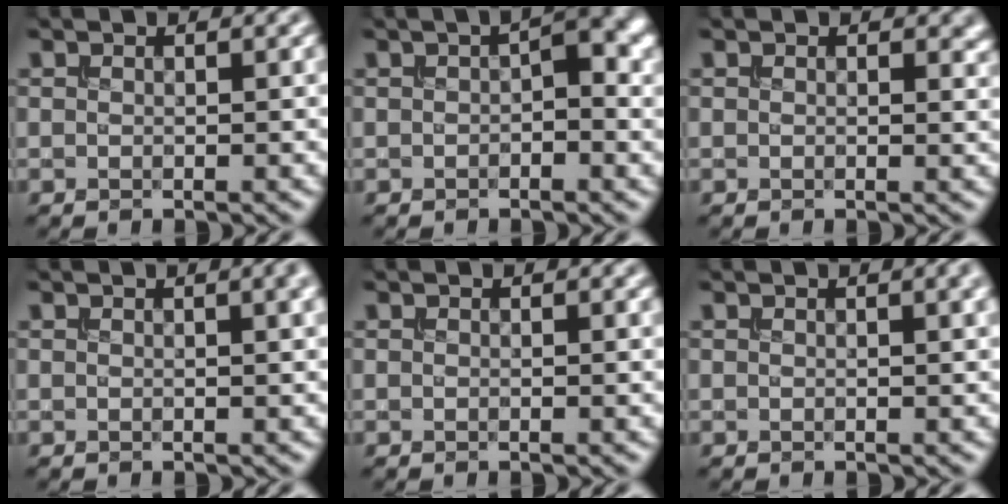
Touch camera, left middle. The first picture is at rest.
{"total": 2.9, "force": [0.1, 1.3, 2.6], "torque": [-0.037, 0.006, -0.002]}
{"total": 1.3, "force": [0.5, 0.9, 0.8], "torque": [-0.009, -0.004, 0.008]}
{"total": 2.2, "force": [1.0, 0.6, 1.8], "torque": [-0.016, 0.002, 0.013]}
{"total": 0.0}
{"total": 1.8, "force": [0.9, 0.4, 1.4], "torque": [-0.016, 0.001, 0.013]}